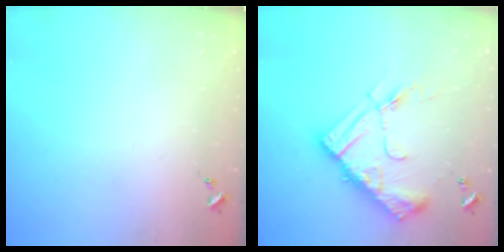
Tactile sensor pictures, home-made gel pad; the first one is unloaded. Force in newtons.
{"total": 16.6, "press": 16.6, "slide": 1.1}